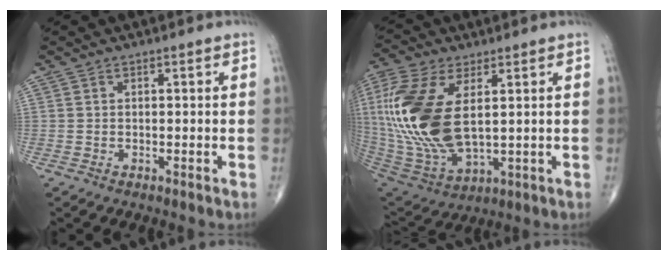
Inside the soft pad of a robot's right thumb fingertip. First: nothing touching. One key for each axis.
{"total": 22.3, "fx": 3.4, "fy": 11.2, "fz": 19.0, "tx": -0.431, "ty": -0.023, "tz": 0.071}